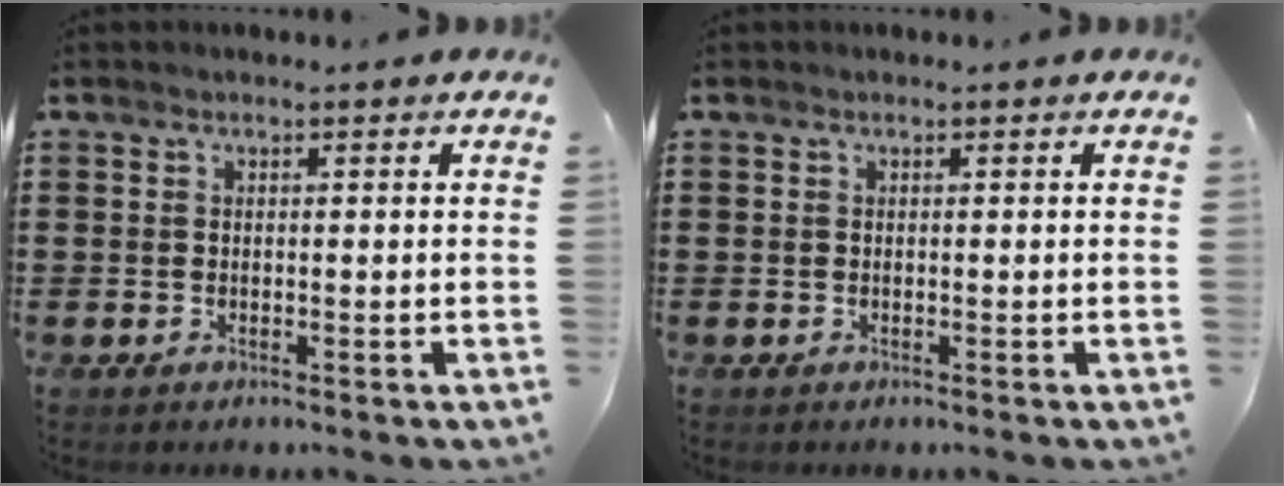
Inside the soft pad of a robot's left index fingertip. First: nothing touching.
{"total": 0.0}